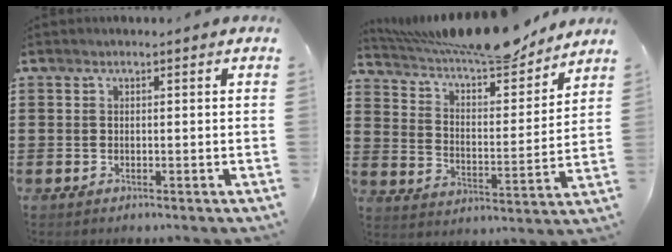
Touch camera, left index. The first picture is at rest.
{"total": 9.8, "force": [8.9, 1.1, 3.9], "torque": [-0.095, -0.058, 0.150]}